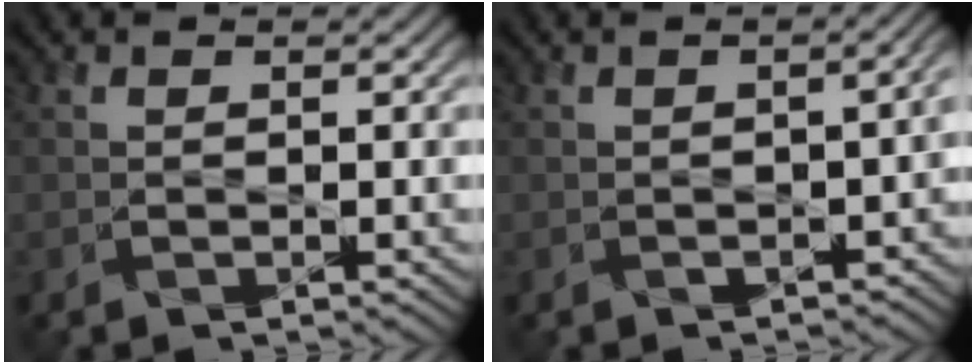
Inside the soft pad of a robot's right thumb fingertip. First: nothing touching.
{"total": 3.4, "force": [-1.2, 1.4, 2.8], "torque": [-0.032, -0.007, -0.009]}